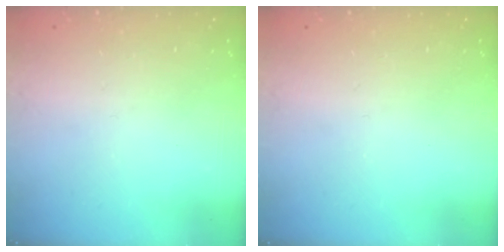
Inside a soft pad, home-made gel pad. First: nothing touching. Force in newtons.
{"total": 0.0}